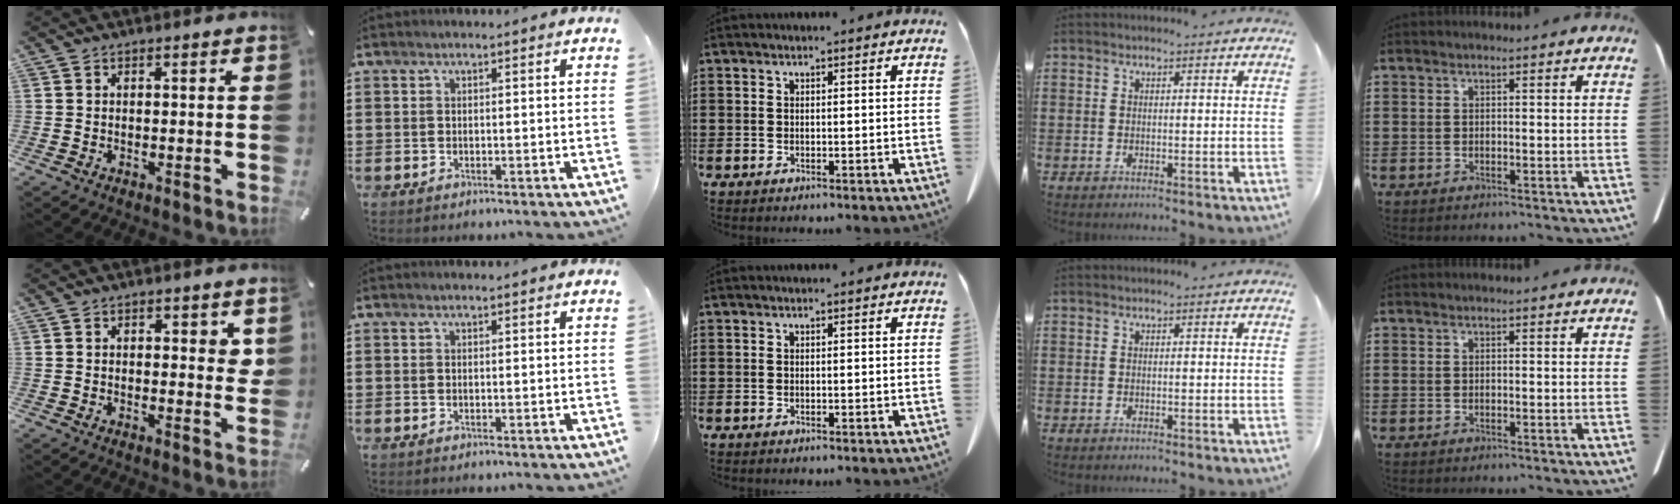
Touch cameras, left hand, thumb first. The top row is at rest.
{"thumb": {"total": 3.0, "force": [1.3, 1.7, 2.2], "torque": [-0.019, -0.005, 0.017]}}